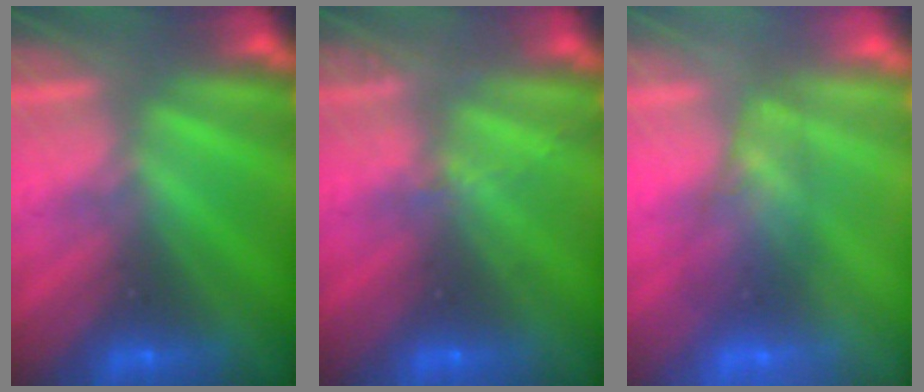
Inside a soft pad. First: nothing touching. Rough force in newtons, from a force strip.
{"total": 2.0}
{"total": 2.5}